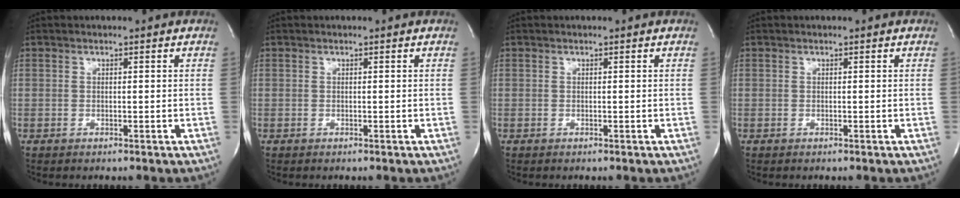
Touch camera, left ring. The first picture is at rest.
{"total": 0.0}
{"total": 0.0}
{"total": 0.0}